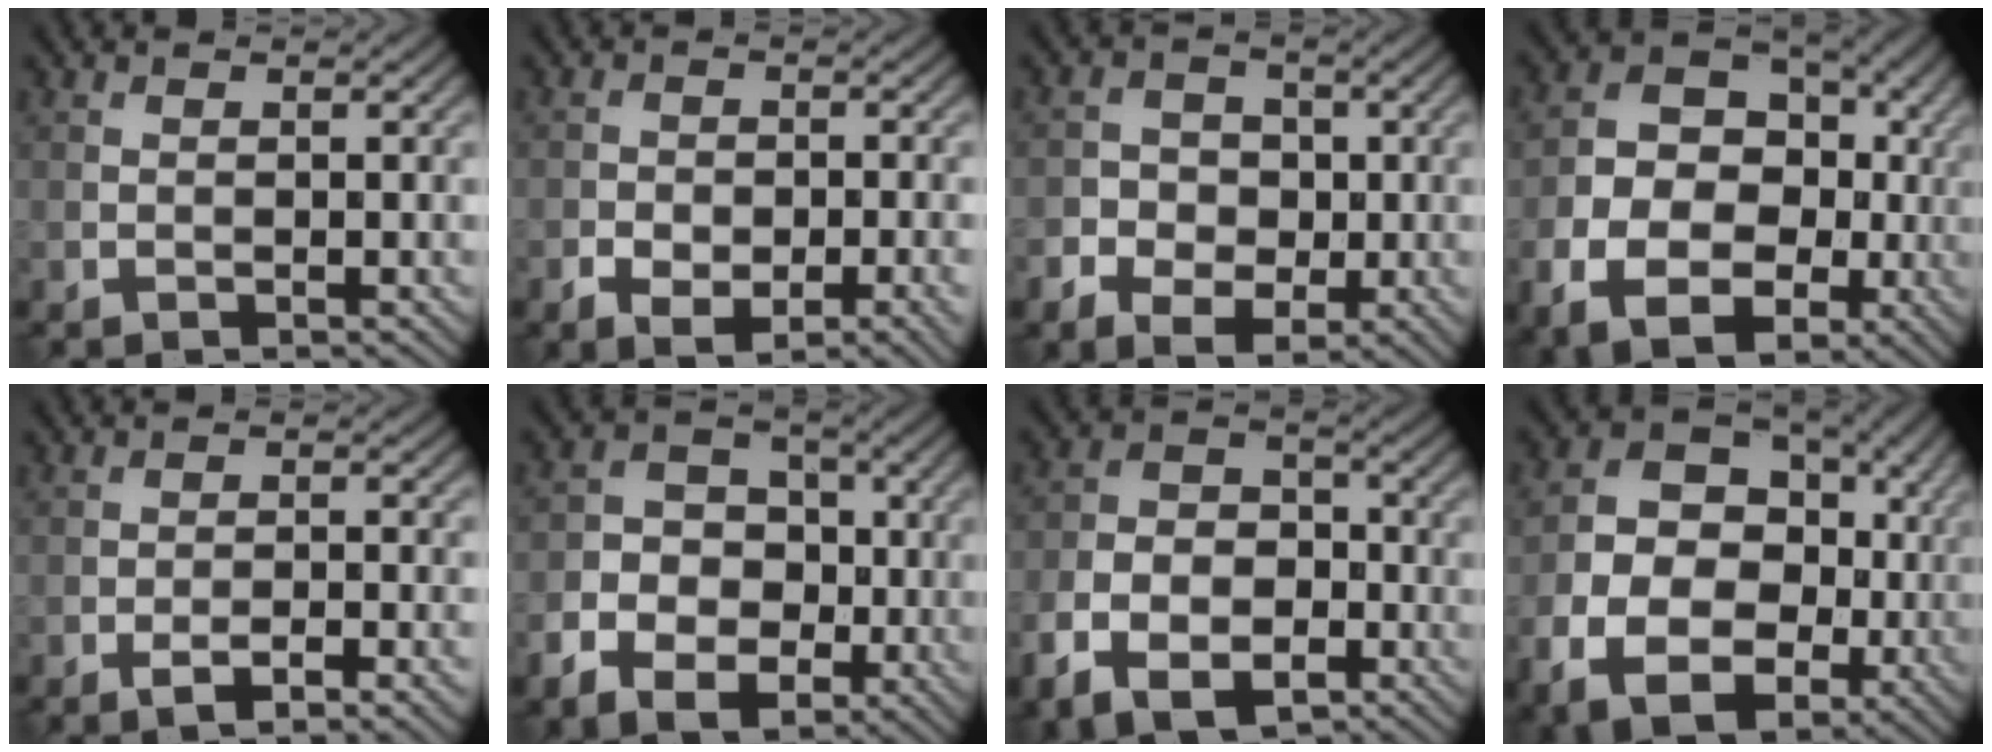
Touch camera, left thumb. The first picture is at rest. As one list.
[{"total": 7.0, "force": [-3.3, 3.6, 5.0], "torque": [-0.077, -0.014, -0.043]}, {"total": 5.4, "force": [-1.4, 4.4, 2.8], "torque": [-0.043, -0.011, -0.032]}, {"total": 12.6, "force": [-2.9, 9.3, 7.9], "torque": [-0.138, -0.025, -0.056]}, {"total": 4.3, "force": [-2.5, 0.9, 3.4], "torque": [-0.059, 0.004, -0.038]}, {"total": 8.1, "force": [-2.9, 6.2, 4.3], "torque": [-0.076, -0.014, -0.064]}, {"total": 10.4, "force": [-5.6, 6.4, 6.0], "torque": [-0.133, -0.025, -0.104]}, {"total": 12.7, "force": [-2.5, 9.5, 8.0], "torque": [-0.156, -0.022, -0.050]}]